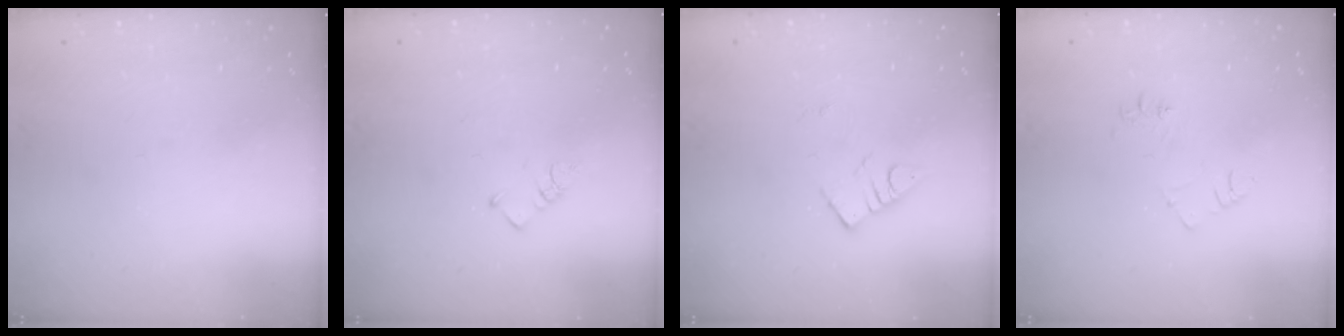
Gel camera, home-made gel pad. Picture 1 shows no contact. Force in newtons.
{"total": 1.9, "press": 1.9, "slide": 0.3}
{"total": 2.8, "press": 2.7, "slide": 0.3}
{"total": 6.7, "press": 6.7, "slide": 0.8}